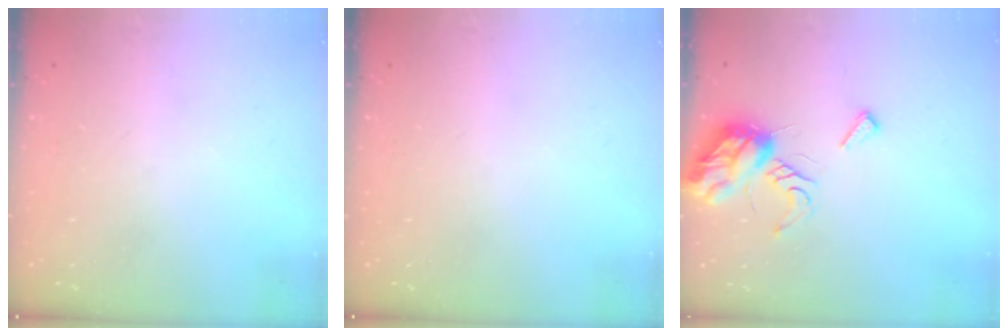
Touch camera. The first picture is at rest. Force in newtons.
{"total": 0.0}
{"total": 12.3, "press": 12.3, "slide": 1.0}